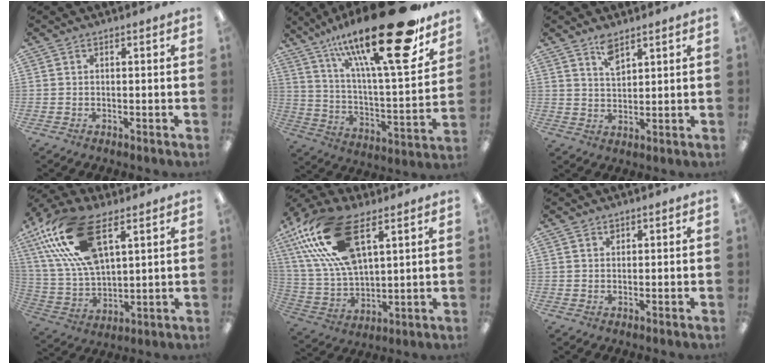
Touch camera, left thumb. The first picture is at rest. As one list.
[{"total": 29.1, "force": [19.1, 7.0, 20.8], "torque": [-0.341, -0.123, 0.304]}, {"total": 5.0, "force": [3.8, 2.0, 2.6], "torque": [-0.043, -0.015, 0.066]}, {"total": 21.3, "force": [11.5, 10.4, 14.7], "torque": [-0.316, -0.030, 0.203]}, {"total": 19.6, "force": [10.6, 9.3, 13.6], "torque": [-0.302, -0.025, 0.187]}, {"total": 1.3, "force": [0.9, 0.8, 0.6], "torque": [-0.006, -0.003, 0.015]}]